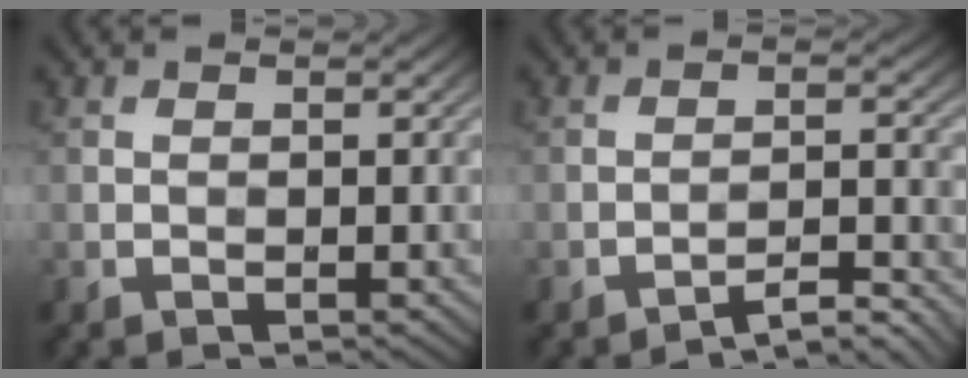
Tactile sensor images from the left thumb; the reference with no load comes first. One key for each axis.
{"total": 4.0, "fx": -3.5, "fy": 0.4, "fz": 1.8, "tx": -0.022, "ty": 0.016, "tz": -0.056}